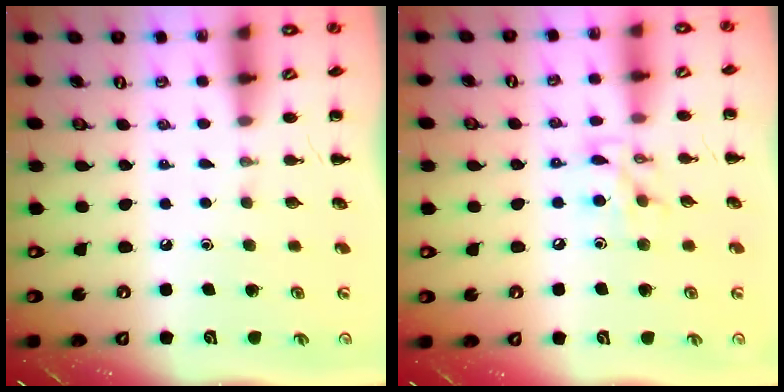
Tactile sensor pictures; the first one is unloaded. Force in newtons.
{"total": 9.5, "press": 9.5, "slide": 0.5}